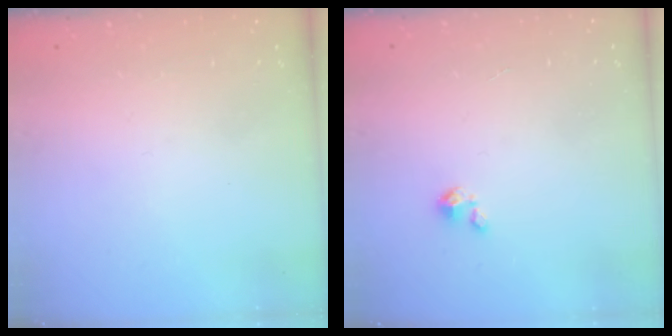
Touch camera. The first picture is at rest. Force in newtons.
{"total": 1.3, "press": 1.3, "slide": 0.1}